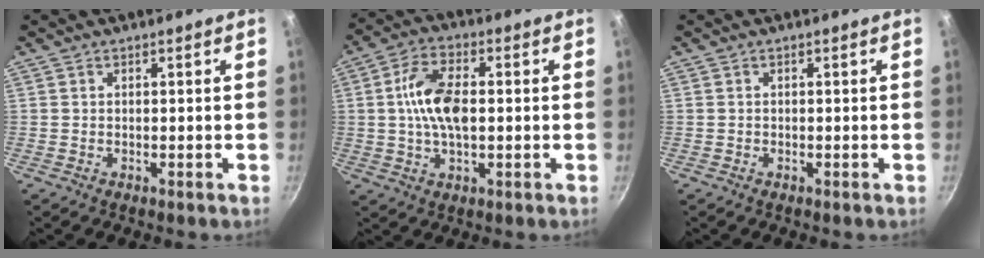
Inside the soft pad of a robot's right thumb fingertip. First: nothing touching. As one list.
[{"total": 10.4, "force": [0.6, 5.4, 8.8], "torque": [-0.160, 0.019, 0.003]}, {"total": 0.0}]